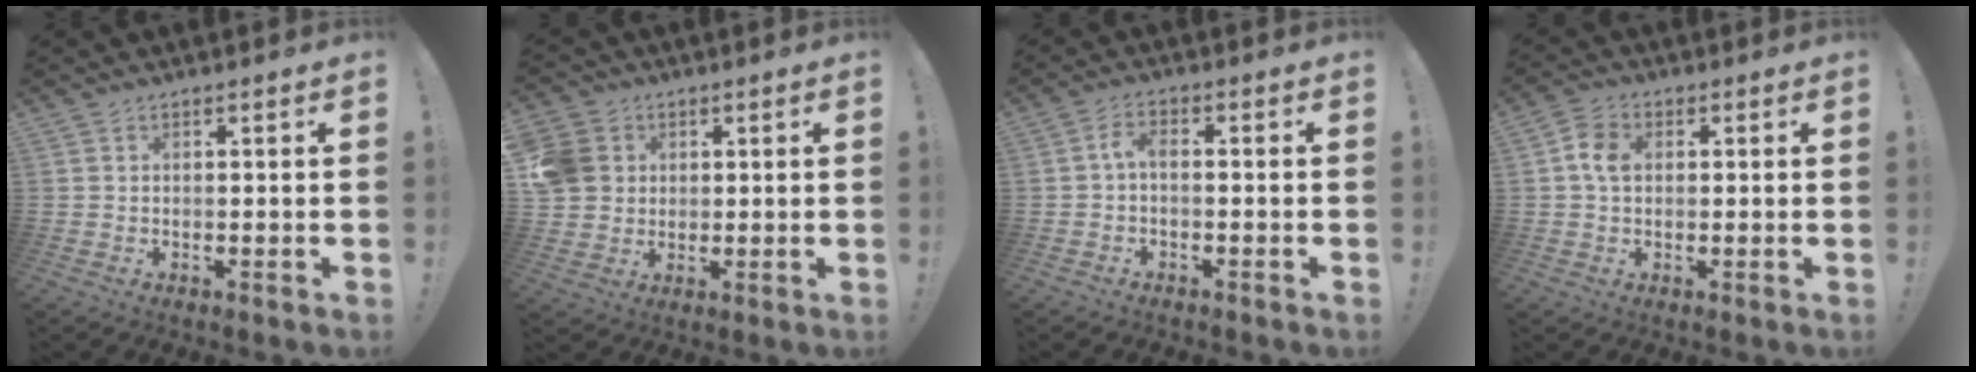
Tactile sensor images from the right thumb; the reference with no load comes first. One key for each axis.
{"total": 9.6, "fx": 1.9, "fy": 8.7, "fz": 3.7, "tx": -0.073, "ty": 0.007, "tz": 0.045}
{"total": 3.9, "fx": -0.7, "fy": 1.5, "fz": 3.5, "tx": -0.072, "ty": 0.008, "tz": -0.014}
{"total": 6.1, "fx": 0.6, "fy": 4.4, "fz": 4.1, "tx": -0.064, "ty": 0.013, "tz": 0.012}